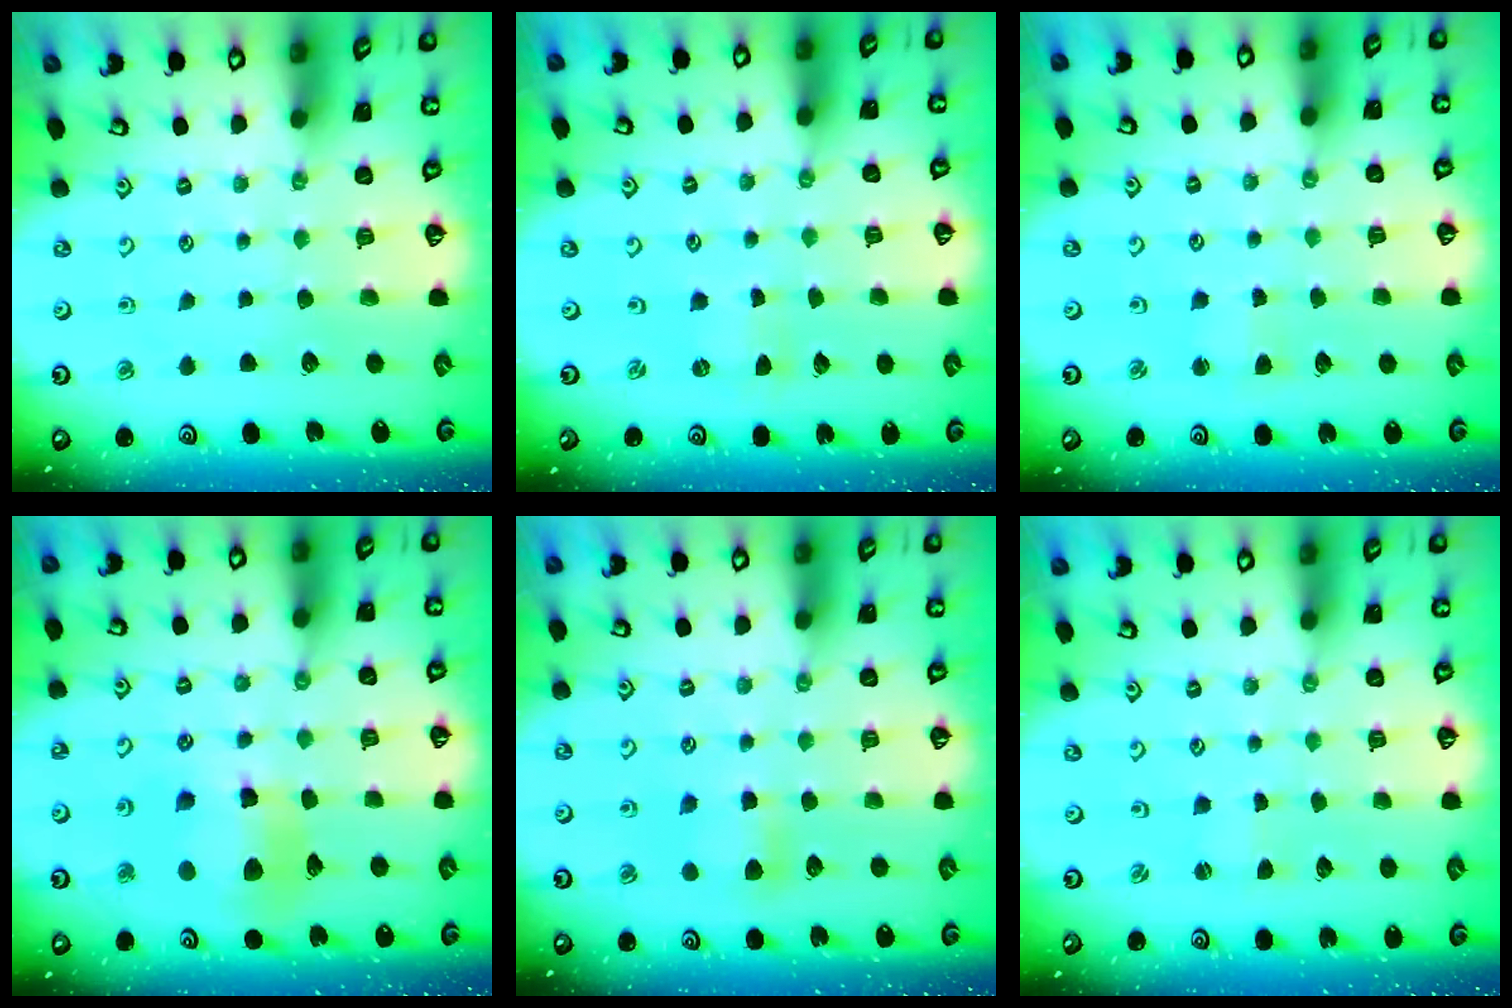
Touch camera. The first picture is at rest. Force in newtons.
{"total": 0.0}
{"total": 2.2, "press": 2.2, "slide": 0.3}
{"total": 11.6, "press": 11.5, "slide": 1.5}
{"total": 5.7, "press": 5.6, "slide": 0.9}
{"total": 0.0}